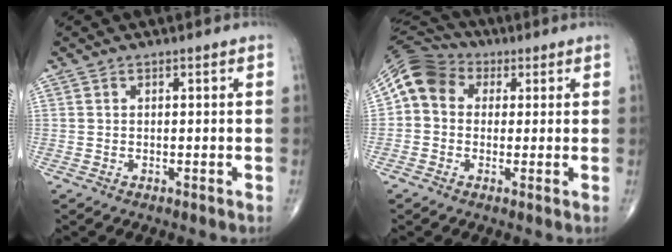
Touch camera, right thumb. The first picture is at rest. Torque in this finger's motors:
{"motor_torque": [0.03, 0.03, 0.14, -0.11, 0.07]}